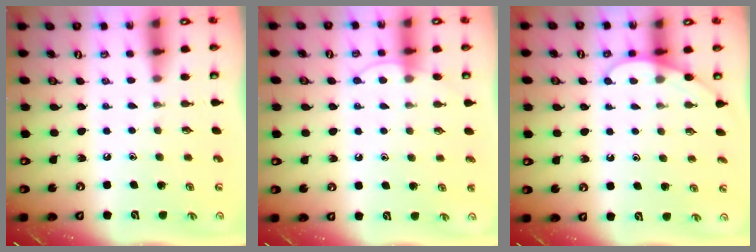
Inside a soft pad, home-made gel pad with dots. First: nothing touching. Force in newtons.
{"total": 5.7, "press": 5.7, "slide": 0.6}
{"total": 4.6, "press": 4.5, "slide": 0.4}